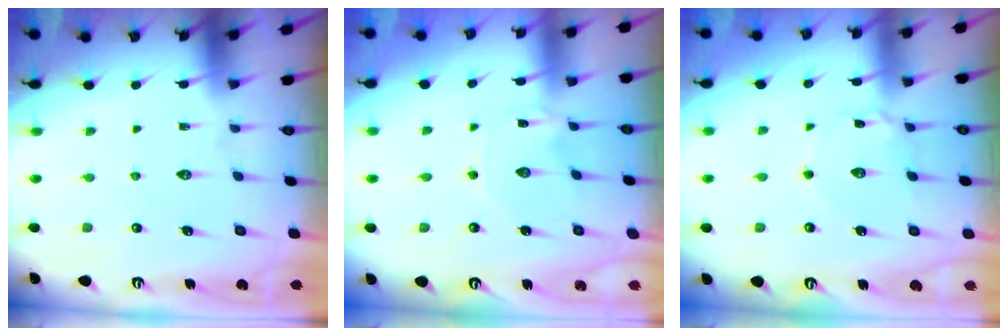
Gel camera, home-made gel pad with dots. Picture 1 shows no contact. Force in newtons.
{"total": 0.0}
{"total": 4.3, "press": 4.3, "slide": 0.4}